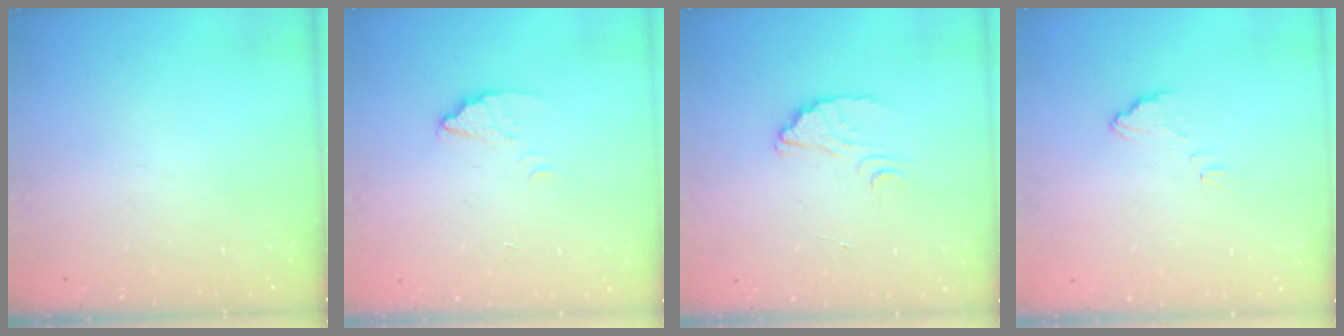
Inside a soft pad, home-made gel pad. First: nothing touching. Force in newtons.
{"total": 1.8, "press": 1.8, "slide": 0.1}
{"total": 3.0, "press": 3.0, "slide": 0.0}
{"total": 5.1, "press": 5.1, "slide": 0.4}